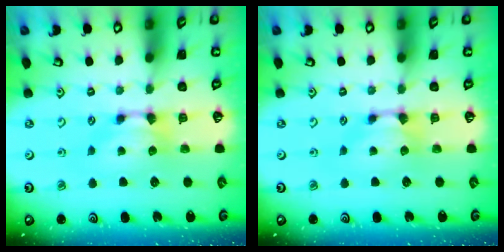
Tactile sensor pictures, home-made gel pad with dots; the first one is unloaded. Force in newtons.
{"total": 0.0}